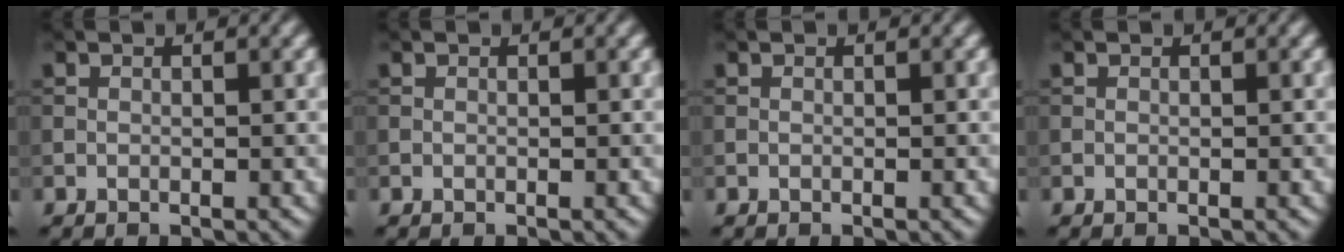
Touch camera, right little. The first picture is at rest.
{"total": 0.0}
{"total": 0.0}
{"total": 0.0}